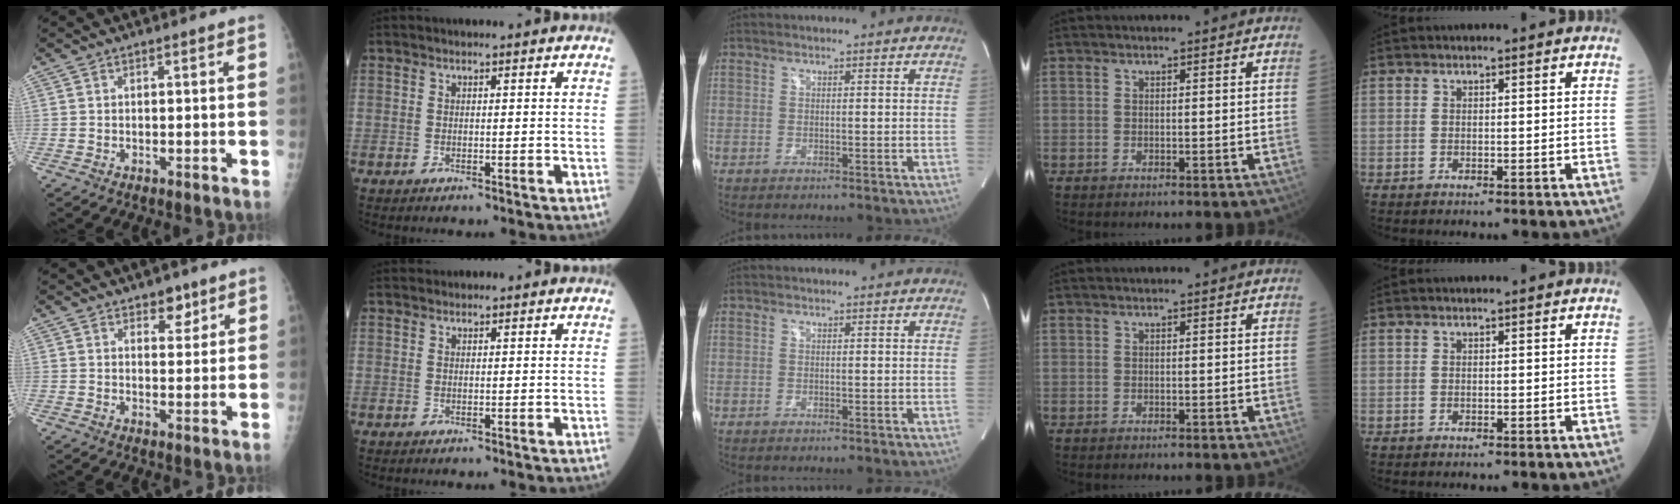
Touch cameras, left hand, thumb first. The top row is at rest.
{"thumb": {"total": 3.8, "force": [2.5, 2.2, 1.8], "torque": [0.000, -0.015, 0.035]}}